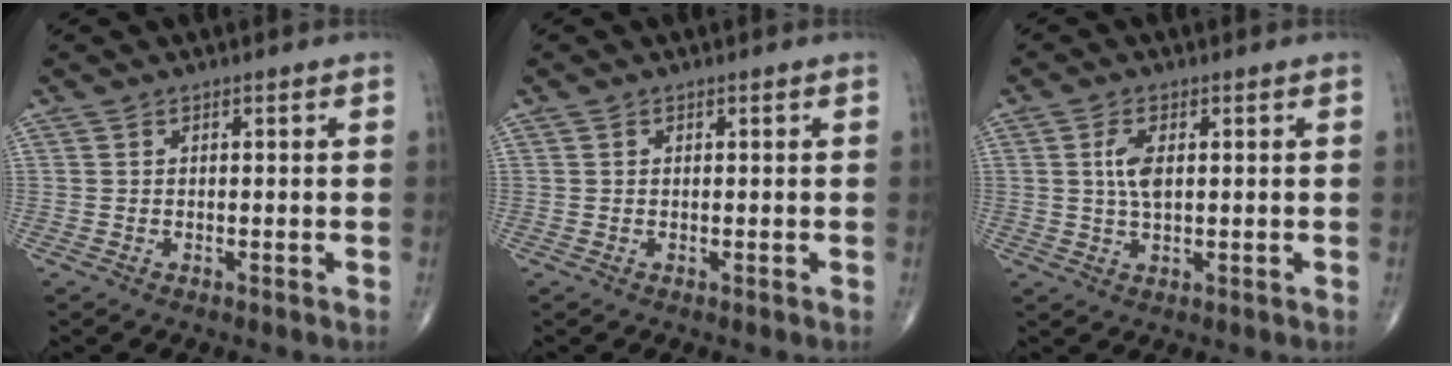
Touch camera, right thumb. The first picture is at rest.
{"total": 0.0}
{"total": 4.4, "force": [0.8, 2.0, 3.9], "torque": [-0.080, -0.001, 0.014]}